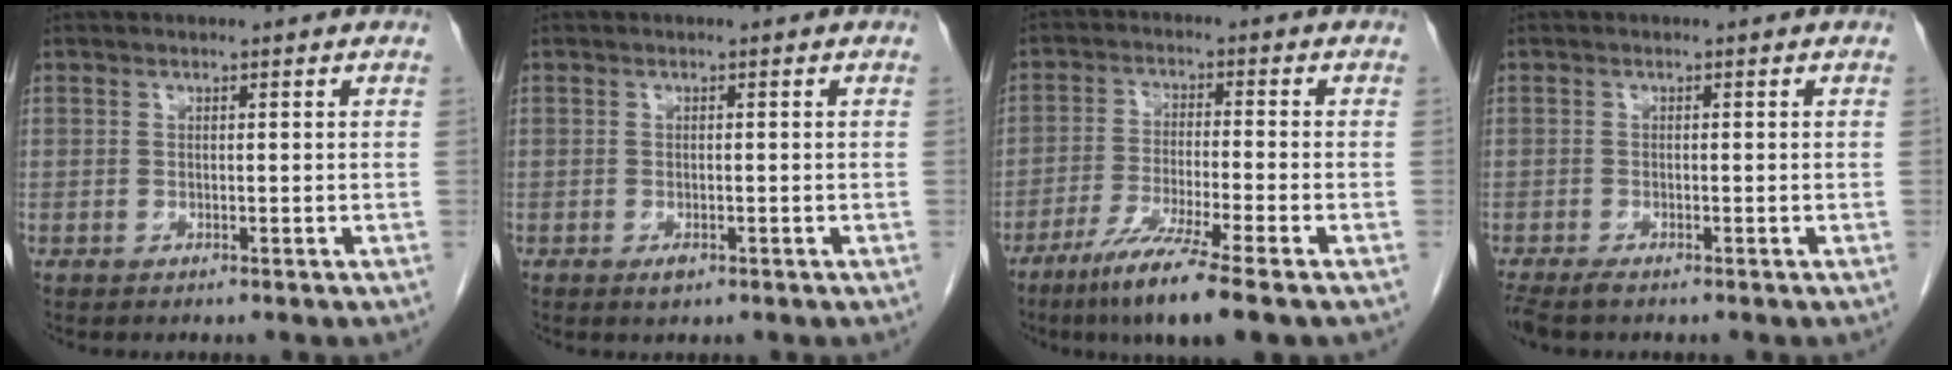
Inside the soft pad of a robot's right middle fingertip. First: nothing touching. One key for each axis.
{"total": 1.2, "fx": -0.7, "fy": 0.5, "fz": 0.8, "tx": -0.014, "ty": 0.000, "tz": -0.007}
{"total": 9.6, "fx": -6.4, "fy": -0.8, "fz": 7.1, "tx": -0.135, "ty": -0.032, "tz": -0.114}
{"total": 2.8, "fx": -2.3, "fy": 0.5, "fz": 1.5, "tx": -0.028, "ty": -0.009, "tz": -0.038}